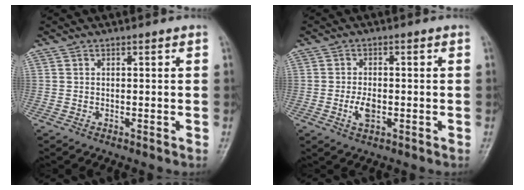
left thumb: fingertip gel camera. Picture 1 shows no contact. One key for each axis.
{"total": 3.9, "fx": -1.0, "fy": 2.1, "fz": 3.1, "tx": -0.057, "ty": 0.002, "tz": -0.018}